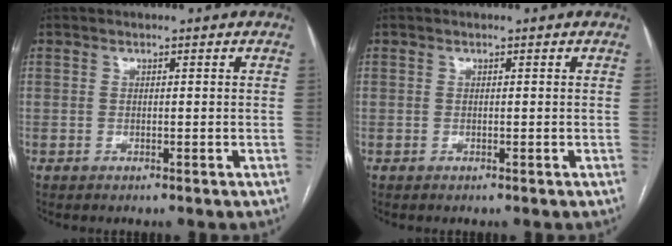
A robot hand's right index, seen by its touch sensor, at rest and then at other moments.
{"total": 0.0}